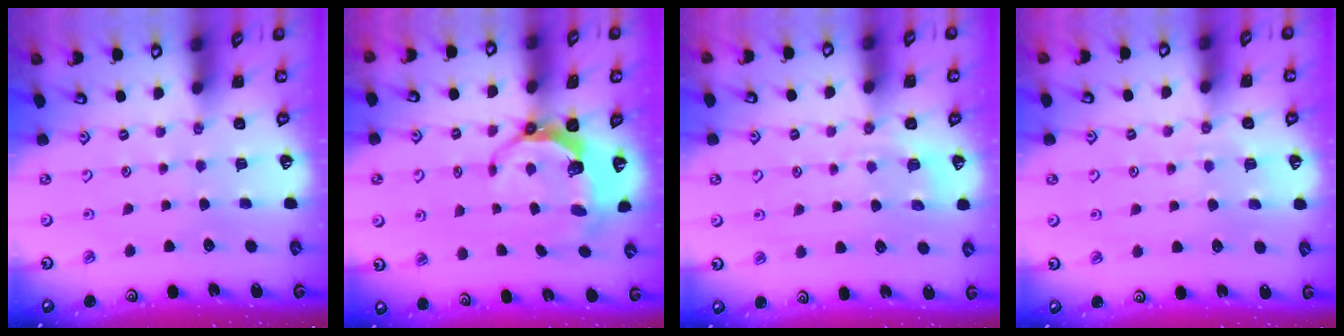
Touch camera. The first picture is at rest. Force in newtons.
{"total": 6.9, "press": 5.5, "slide": 4.2}
{"total": 3.8, "press": 3.3, "slide": 1.8}
{"total": 2.9, "press": 2.8, "slide": 0.6}